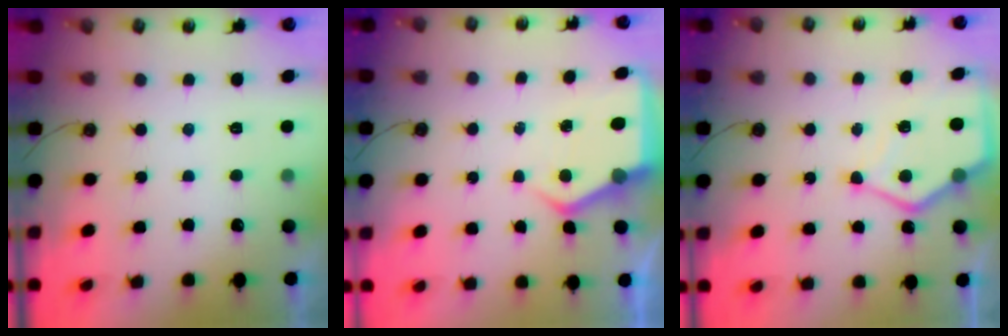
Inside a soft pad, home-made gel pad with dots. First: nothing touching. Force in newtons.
{"total": 6.0, "press": 5.9, "slide": 0.7}
{"total": 9.5, "press": 9.4, "slide": 1.1}